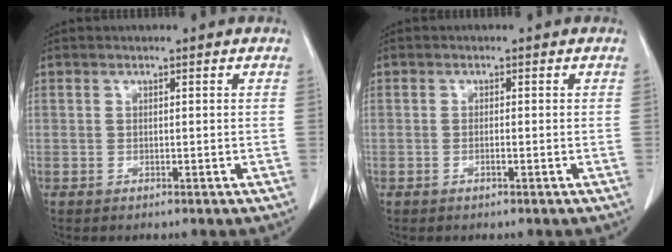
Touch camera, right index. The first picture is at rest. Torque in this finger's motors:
{"motor_torque": [-0.01, 0.00, -0.09, -0.01]}